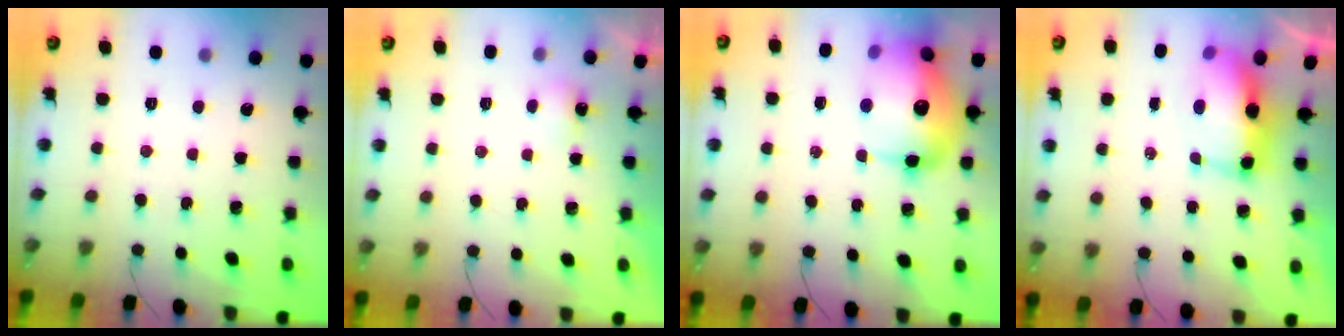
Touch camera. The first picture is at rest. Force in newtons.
{"total": 2.3, "press": 2.2, "slide": 0.6}
{"total": 19.2, "press": 18.7, "slide": 4.1}
{"total": 10.6, "press": 10.3, "slide": 2.2}